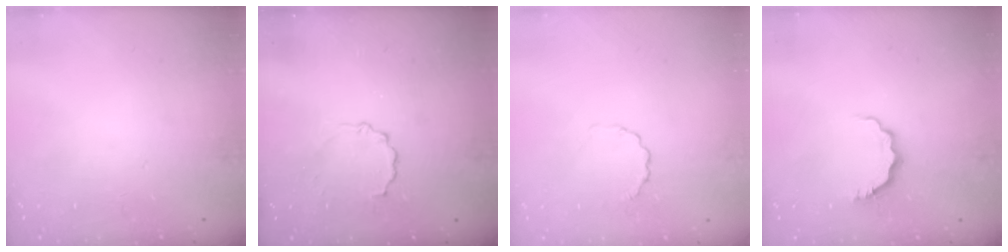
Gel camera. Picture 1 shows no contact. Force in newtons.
{"total": 3.2, "press": 3.0, "slide": 1.2}
{"total": 2.6, "press": 2.3, "slide": 1.0}
{"total": 6.3, "press": 6.2, "slide": 1.0}